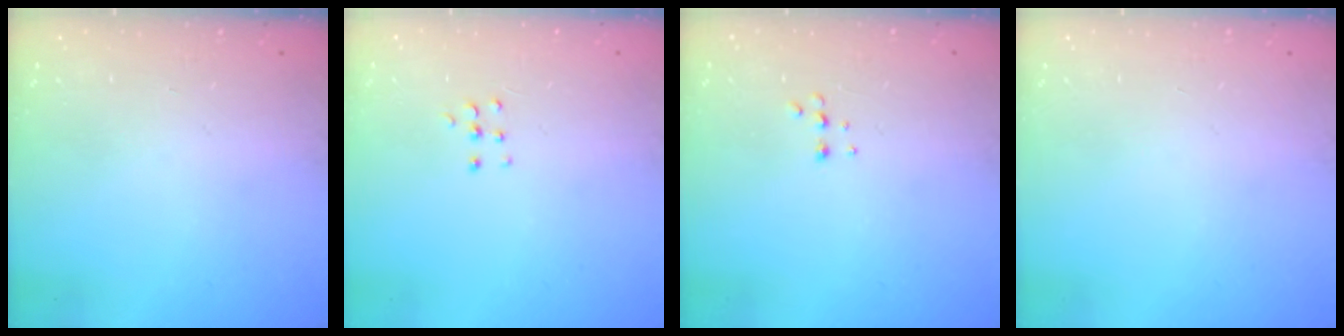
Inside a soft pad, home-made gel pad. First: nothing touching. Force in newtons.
{"total": 3.8, "press": 3.8, "slide": 0.4}
{"total": 4.0, "press": 4.0, "slide": 0.8}
{"total": 0.0}